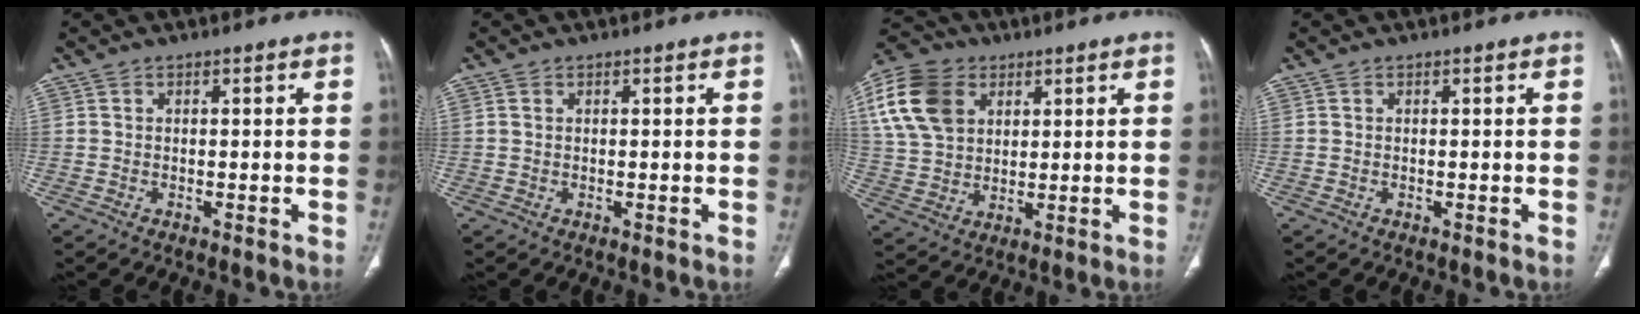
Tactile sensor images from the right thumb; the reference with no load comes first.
{"total": 0.6, "force": [0.2, 0.5, 0.3], "torque": [-0.006, 0.005, 0.004]}
{"total": 15.6, "force": [5.7, 11.4, 9.1], "torque": [-0.172, 0.001, 0.107]}
{"total": 0.0}